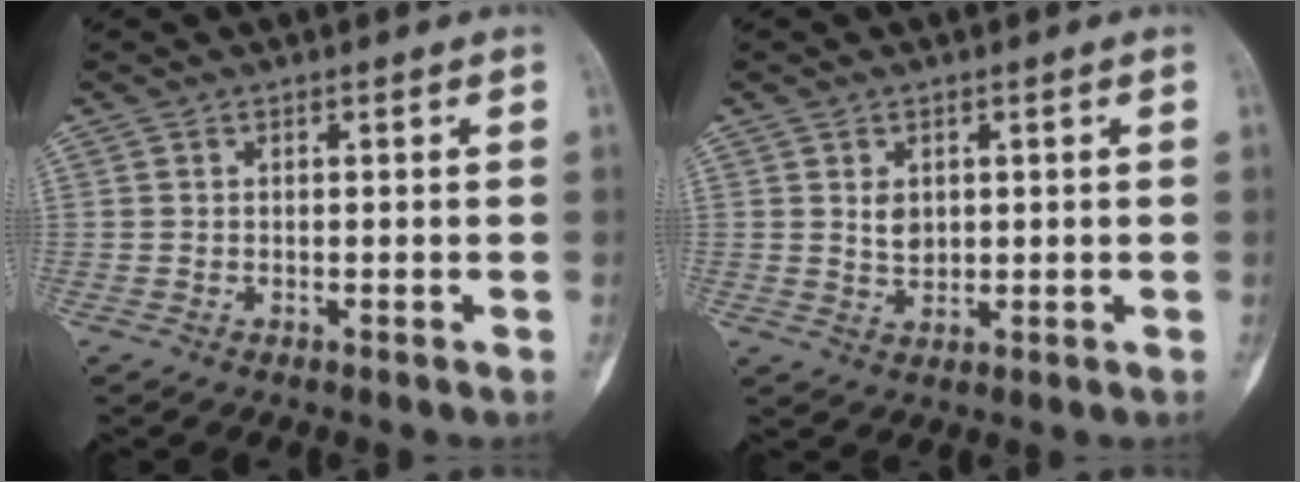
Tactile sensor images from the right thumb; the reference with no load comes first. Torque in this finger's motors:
{"motor_torque": [0.39, 0.02, 0.13, -0.21, 0.10]}